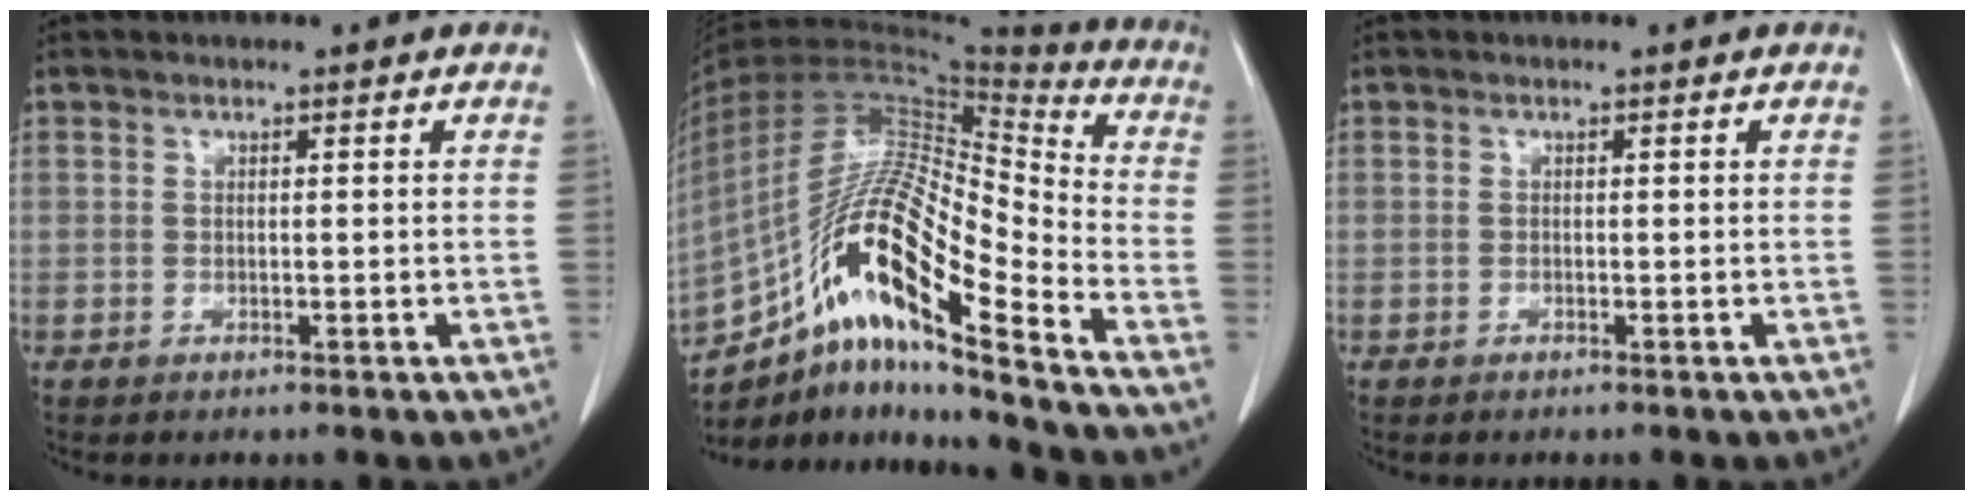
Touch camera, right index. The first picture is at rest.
{"total": 20.0, "force": [-12.1, 2.3, 15.8], "torque": [-0.310, 0.007, -0.217]}
{"total": 0.0}